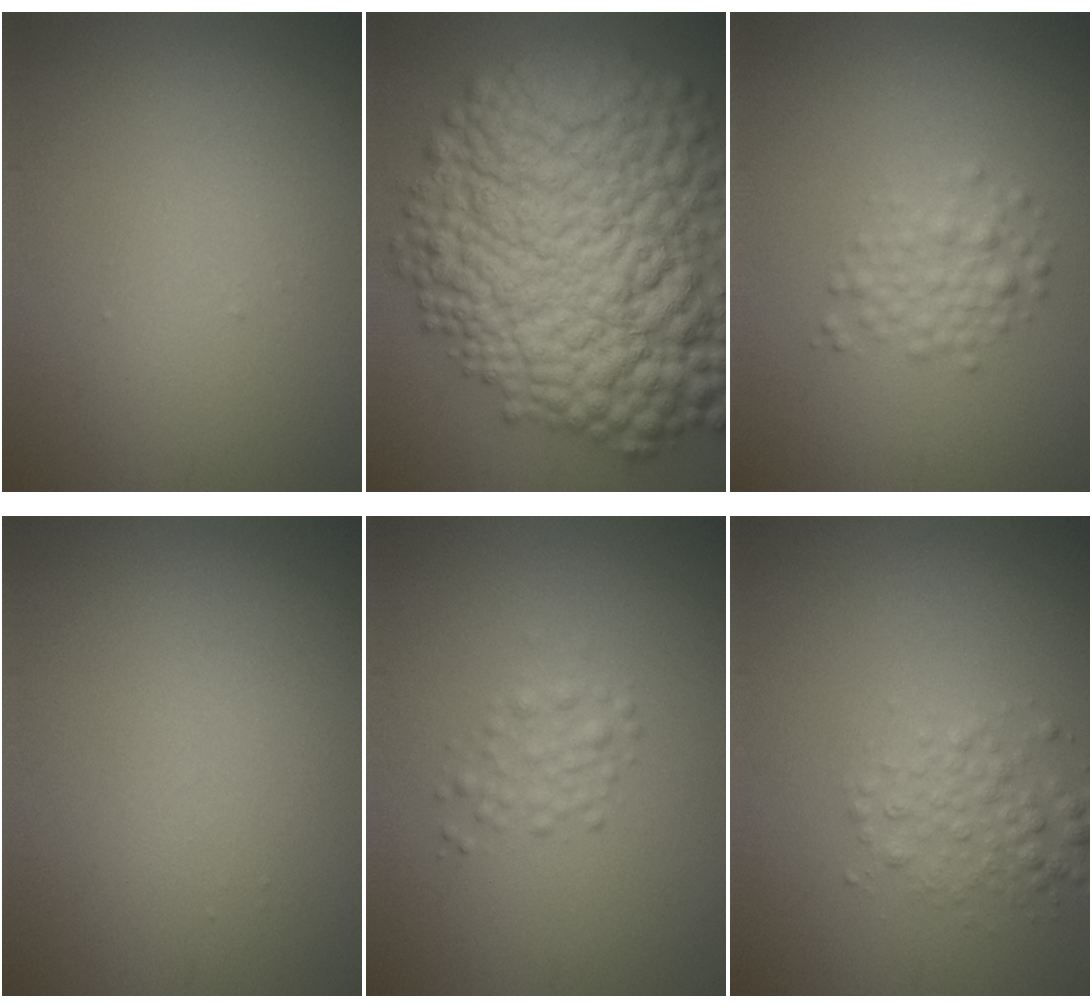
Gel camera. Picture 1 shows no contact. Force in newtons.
{"total": 17.3, "press": 17.2, "slide": 0.4}
{"total": 2.2, "press": 2.2, "slide": 0.1}
{"total": 0.0}
{"total": 1.6, "press": 1.6, "slide": 0.0}
{"total": 2.4, "press": 2.4, "slide": 0.0}